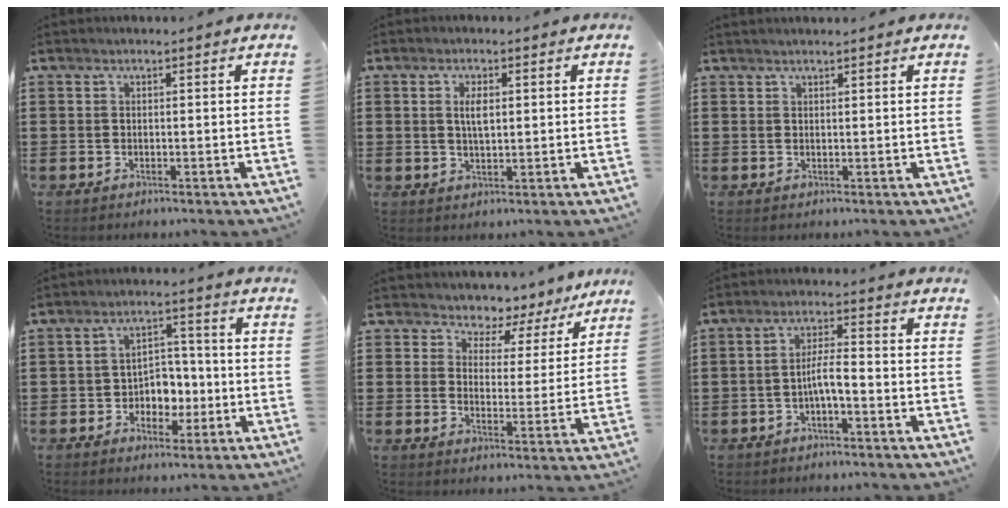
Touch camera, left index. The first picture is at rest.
{"total": 3.3, "force": [0.8, 1.2, 2.9], "torque": [-0.062, 0.007, 0.012]}
{"total": 0.8, "force": [0.7, 0.0, 0.1], "torque": [-0.004, -0.001, 0.015]}
{"total": 4.8, "force": [-1.5, 4.0, 2.3], "torque": [-0.046, 0.008, -0.032]}
{"total": 3.9, "force": [3.6, 1.6, -0.1], "torque": [-0.018, -0.026, 0.057]}
{"total": 4.2, "force": [-1.6, 0.8, 3.8], "torque": [-0.075, 0.005, -0.032]}